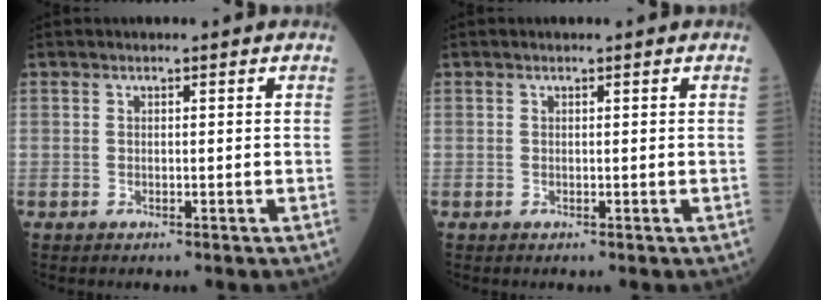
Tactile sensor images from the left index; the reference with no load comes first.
{"total": 0.0}